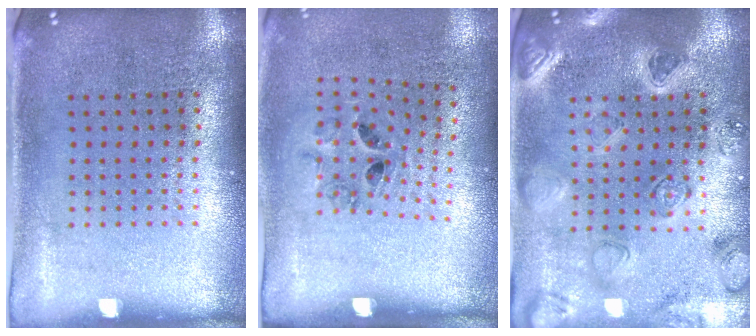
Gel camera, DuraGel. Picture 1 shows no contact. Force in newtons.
{"total": 1.4, "press": 0.8, "slide": 1.1}
{"total": 2.2, "press": 2.2, "slide": 0.3}